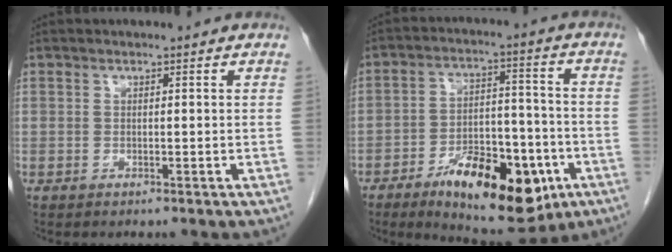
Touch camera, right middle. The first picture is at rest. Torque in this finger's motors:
{"motor_torque": [1.34, -0.80, 0.62, 0.17]}